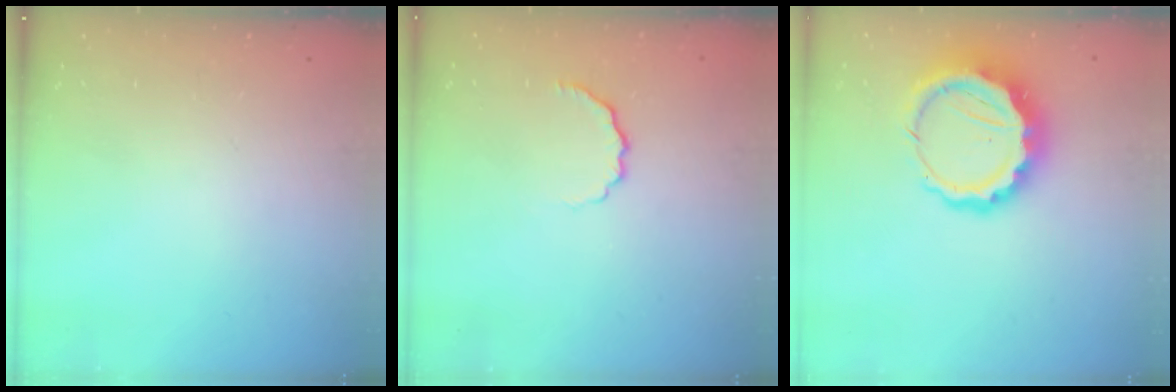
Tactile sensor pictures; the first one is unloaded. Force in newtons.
{"total": 5.6, "press": 5.4, "slide": 1.5}
{"total": 12.0, "press": 11.7, "slide": 2.7}